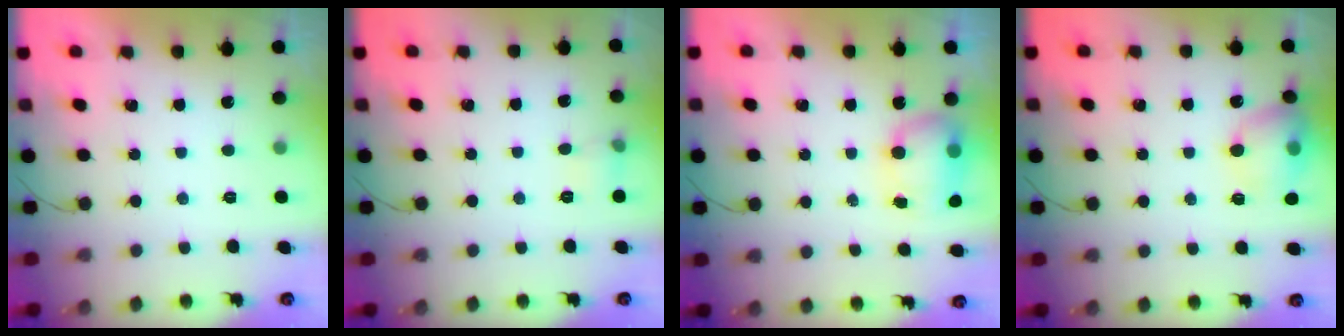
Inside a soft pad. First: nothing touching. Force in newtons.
{"total": 5.4, "press": 5.2, "slide": 1.7}
{"total": 11.3, "press": 8.6, "slide": 7.3}
{"total": 11.9, "press": 11.7, "slide": 1.9}